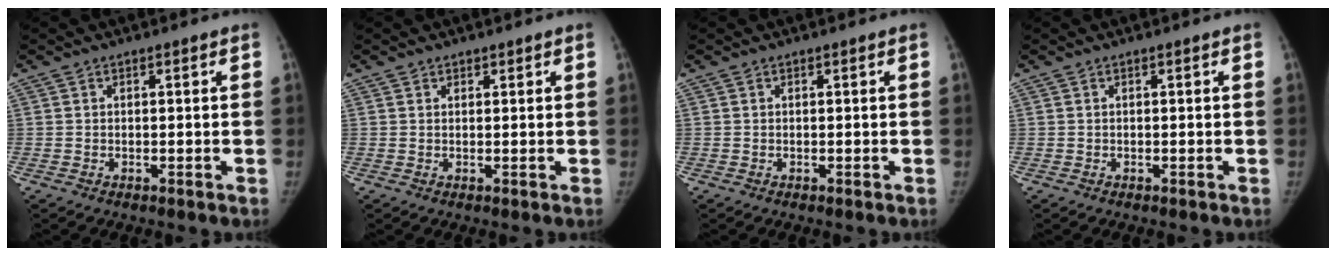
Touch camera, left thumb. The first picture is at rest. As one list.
[{"total": 0.9, "force": [0.7, 0.5, -0.1], "torque": [0.018, -0.003, 0.008]}, {"total": 0.0}, {"total": 0.0}]